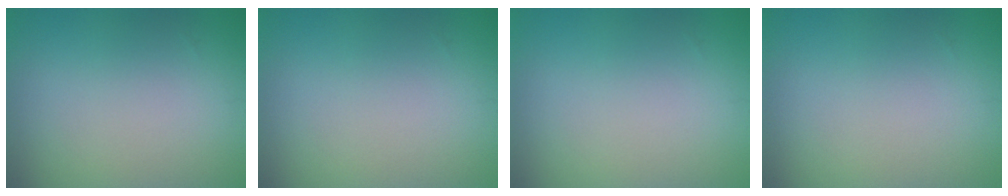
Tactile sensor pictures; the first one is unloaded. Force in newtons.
{"total": 0.0}
{"total": 0.0}
{"total": 0.0}